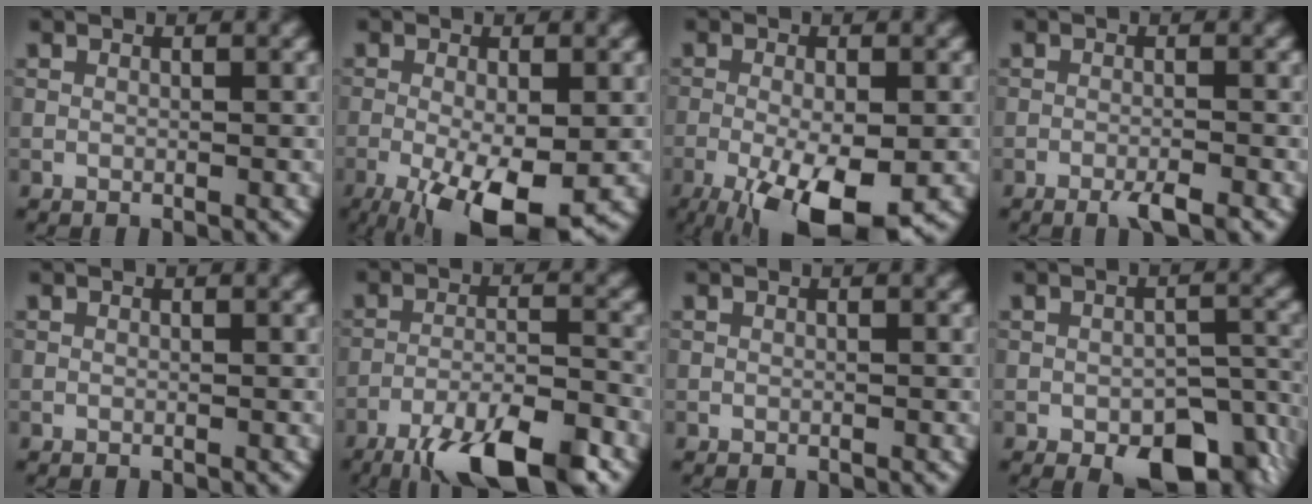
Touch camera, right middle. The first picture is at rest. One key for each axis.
{"total": 8.8, "fx": -3.5, "fy": 2.9, "fz": 7.6, "tx": -0.134, "ty": -0.017, "tz": -0.049}
{"total": 9.6, "fx": -4.4, "fy": 3.0, "fz": 8.0, "tx": -0.141, "ty": -0.018, "tz": -0.065}
{"total": 2.3, "fx": -1.6, "fy": 0.2, "fz": 1.7, "tx": -0.030, "ty": -0.002, "tz": -0.031}
{"total": 0.0}
{"total": 11.0, "fx": -7.8, "fy": 2.6, "fz": 7.2, "tx": -0.125, "ty": -0.008, "tz": -0.131}
{"total": 0.0}
{"total": 7.9, "fx": -4.0, "fy": 3.8, "fz": 5.7, "tx": -0.074, "ty": -0.015, "tz": -0.045}